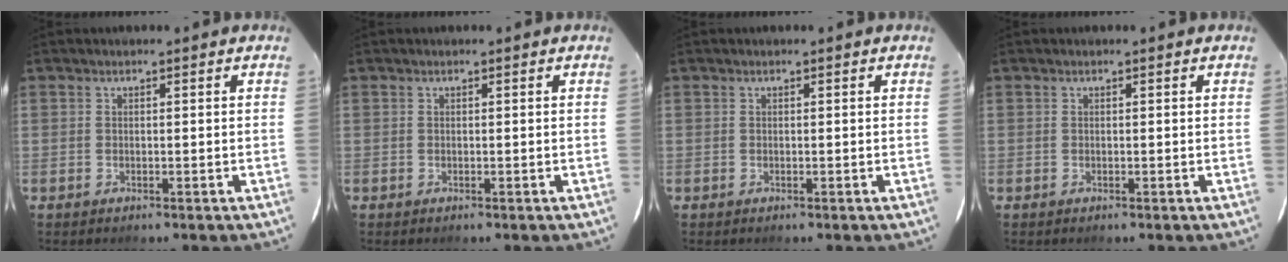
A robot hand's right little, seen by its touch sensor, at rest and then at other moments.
{"total": 0.0}
{"total": 0.0}
{"total": 0.0}